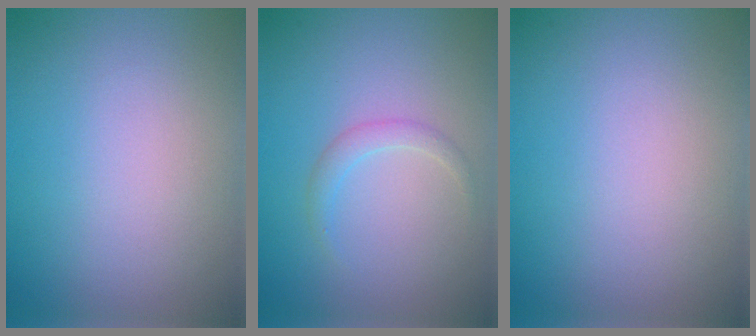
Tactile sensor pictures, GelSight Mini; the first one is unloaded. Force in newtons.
{"total": 1.3, "press": 1.2, "slide": 0.2}
{"total": 0.0}